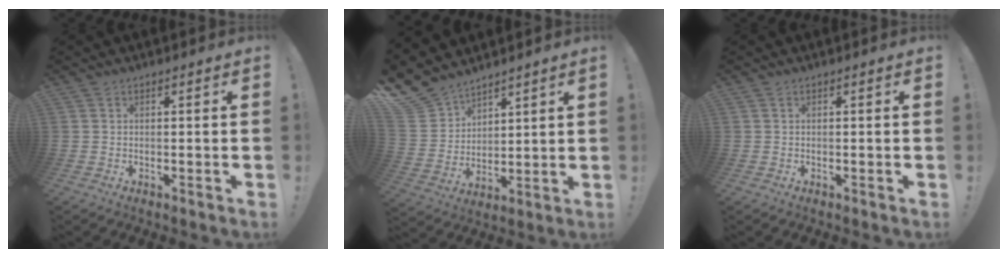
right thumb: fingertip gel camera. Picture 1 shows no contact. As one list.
[{"total": 10.2, "force": [8.2, 5.9, 1.4], "torque": [-0.045, -0.069, 0.166]}, {"total": 0.0}]